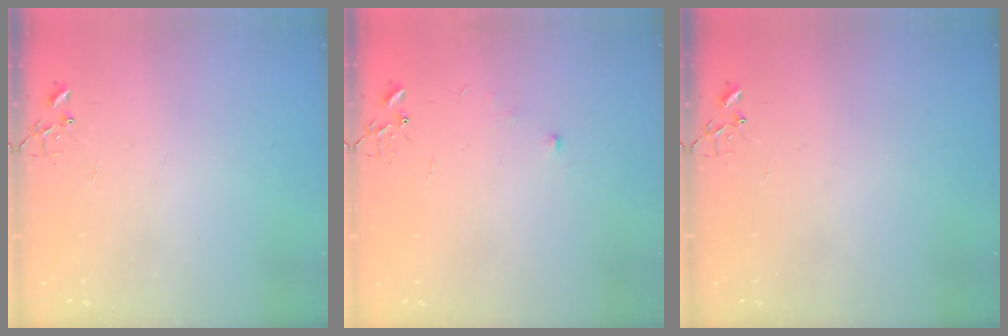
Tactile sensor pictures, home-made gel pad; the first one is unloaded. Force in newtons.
{"total": 5.4, "press": 5.3, "slide": 0.7}
{"total": 0.0}